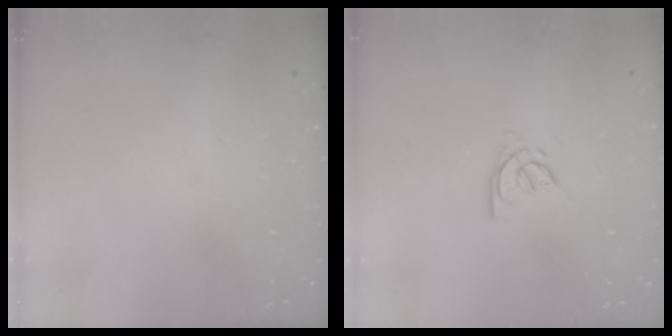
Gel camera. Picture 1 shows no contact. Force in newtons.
{"total": 3.9, "press": 3.9, "slide": 0.7}